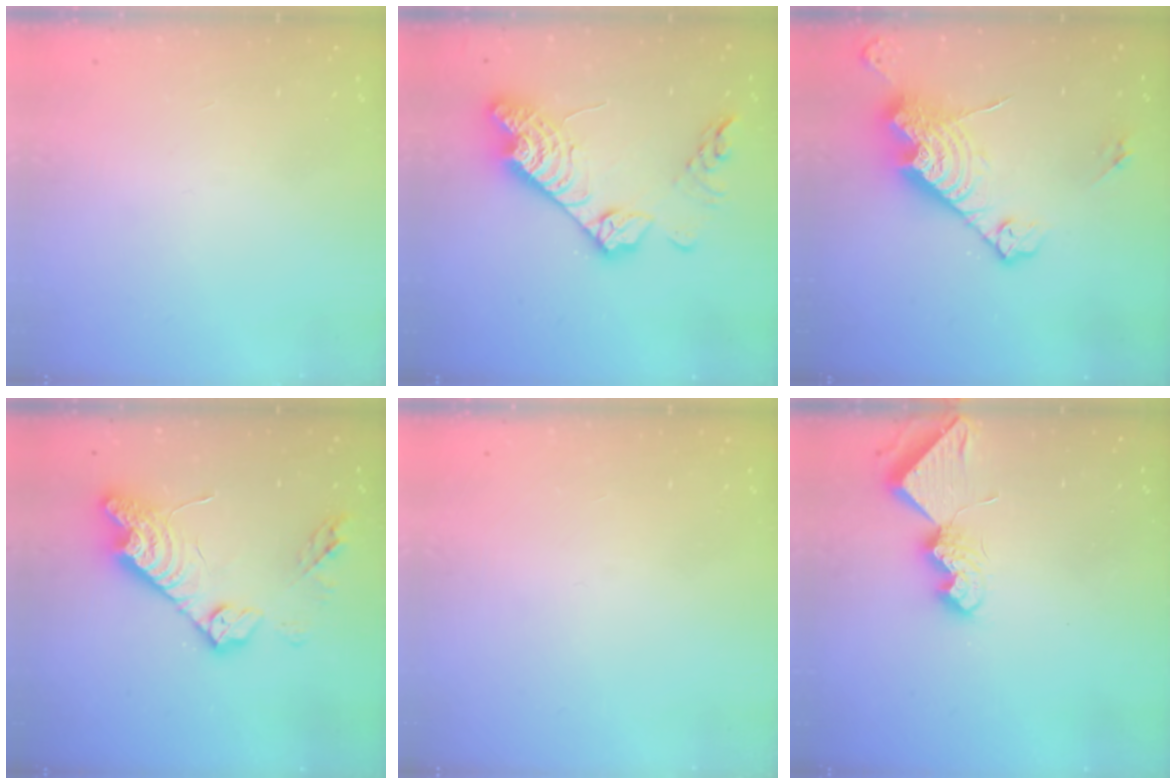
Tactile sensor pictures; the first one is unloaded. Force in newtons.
{"total": 18.9, "press": 18.9, "slide": 1.3}
{"total": 16.6, "press": 16.5, "slide": 1.4}
{"total": 15.9, "press": 15.8, "slide": 1.1}
{"total": 0.0}
{"total": 10.0, "press": 9.9, "slide": 1.0}